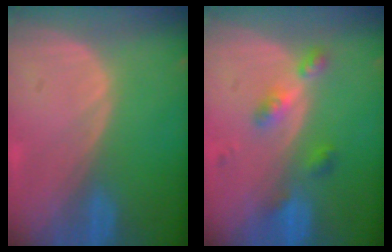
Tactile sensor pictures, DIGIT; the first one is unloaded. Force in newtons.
{"total": 4.7, "press": 4.2, "slide": 2.1}